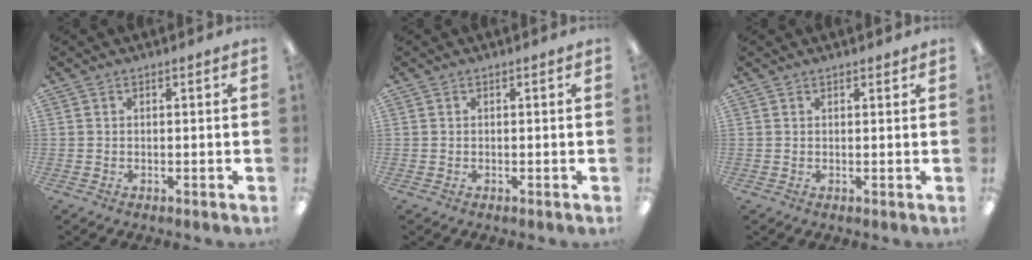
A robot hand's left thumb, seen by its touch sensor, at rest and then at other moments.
{"total": 0.0}
{"total": 0.8, "force": [0.7, 0.4, 0.1], "torque": [0.006, -0.004, 0.013]}